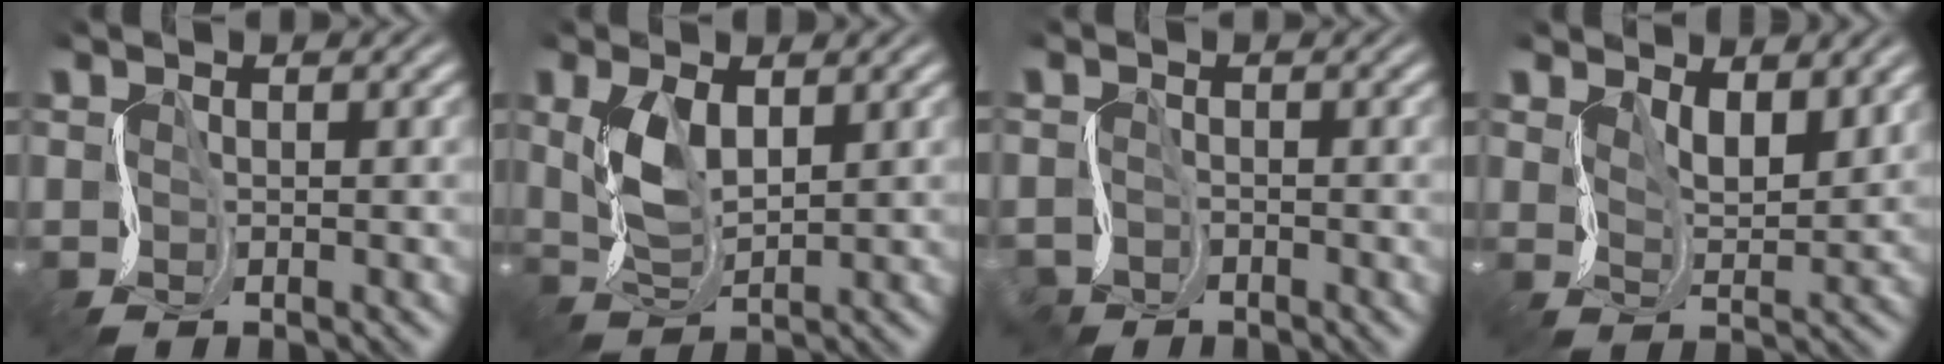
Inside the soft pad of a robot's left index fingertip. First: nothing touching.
{"total": 3.4, "force": [0.5, 1.6, 3.0], "torque": [-0.068, -0.005, 0.007]}
{"total": 2.5, "force": [-2.3, 1.0, 0.2], "torque": [0.002, -0.013, -0.053]}
{"total": 3.5, "force": [1.8, 1.6, 2.6], "torque": [-0.055, -0.015, 0.030]}